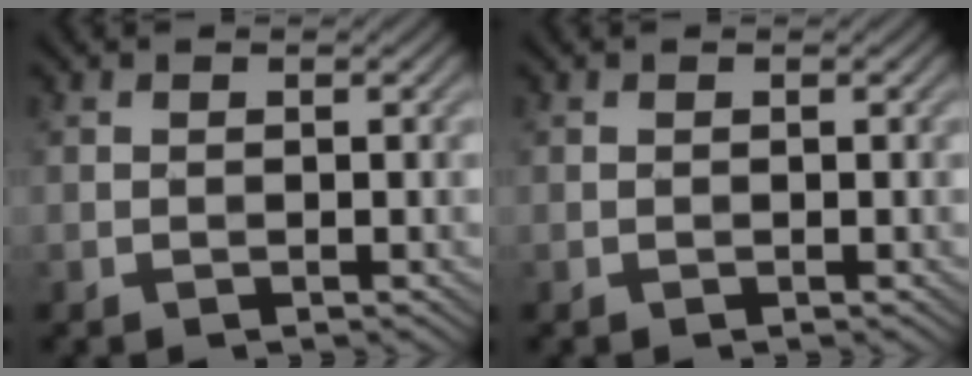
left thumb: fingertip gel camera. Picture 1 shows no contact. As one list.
[{"total": 0.0}]